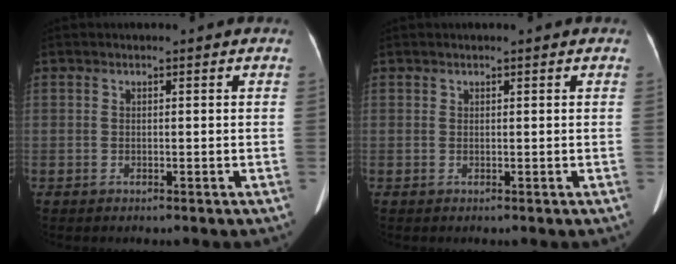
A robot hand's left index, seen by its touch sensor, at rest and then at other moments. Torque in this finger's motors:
{"motor_torque": [0.14, 0.12, -0.03, -0.02]}